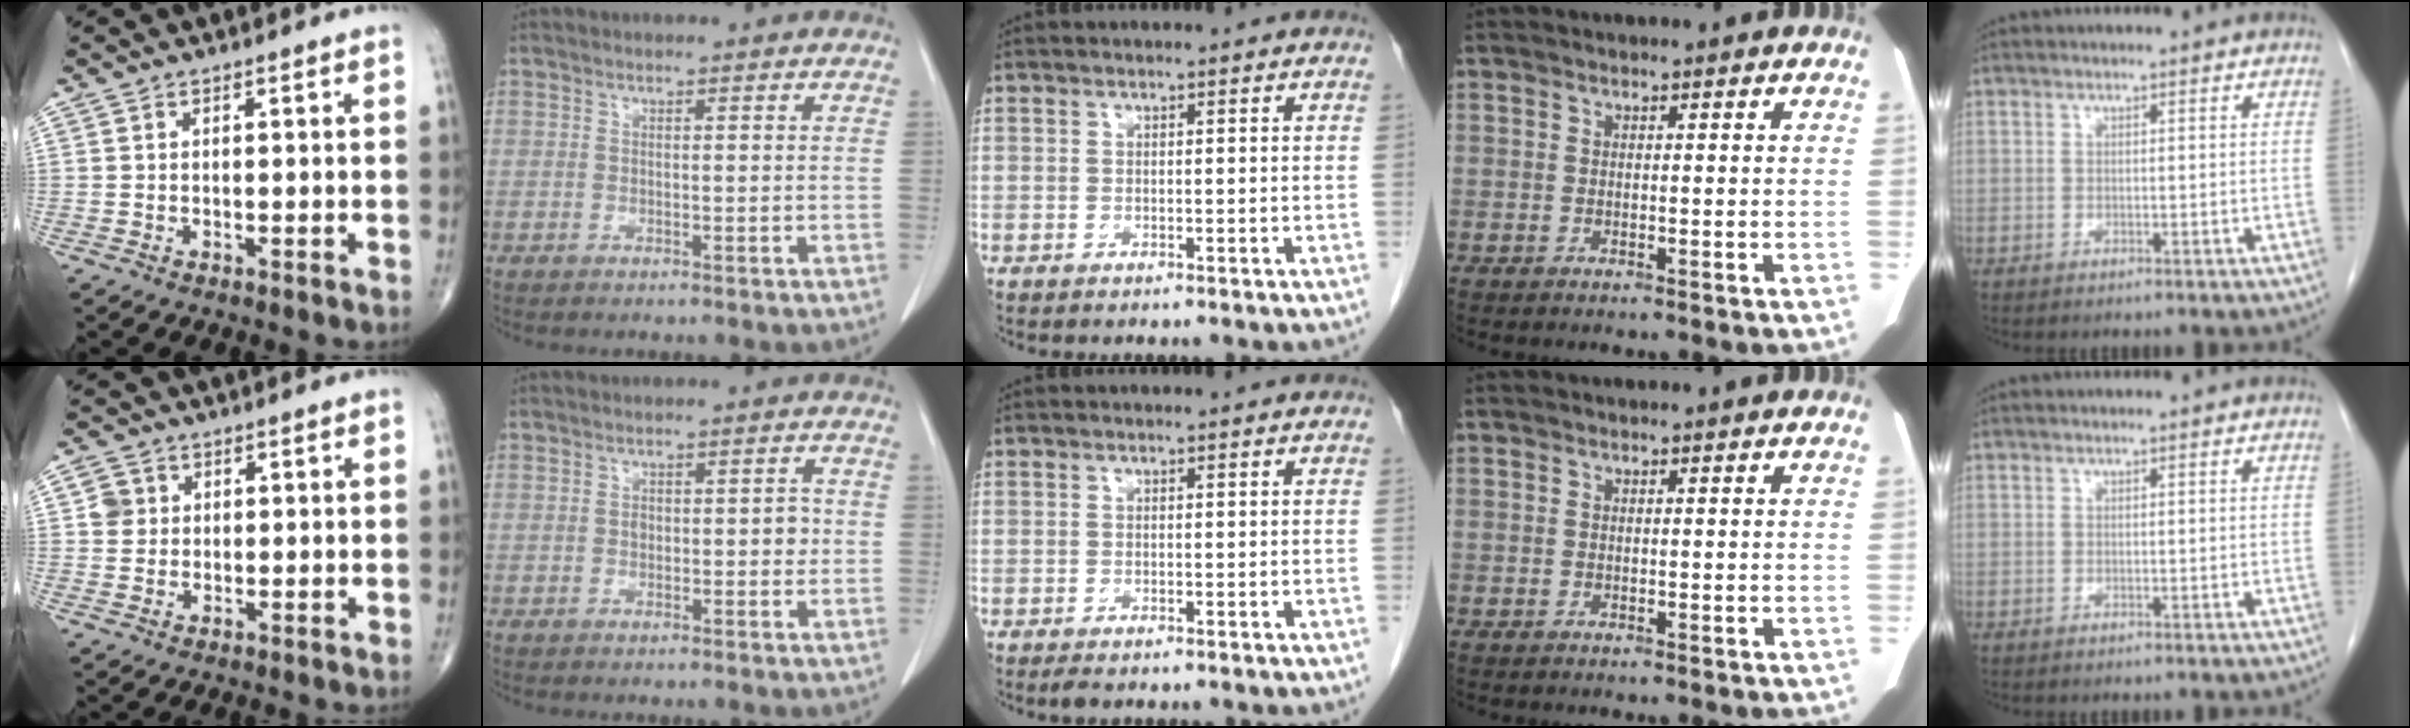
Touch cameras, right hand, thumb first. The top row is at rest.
{"thumb": {"total": 3.1, "force": [0.7, 2.9, 0.9], "torque": [0.001, 0.002, 0.009]}, "index": {"total": 2.8, "force": [-0.2, 1.5, 2.3], "torque": [-0.030, 0.005, -0.002]}, "middle": {"total": 1.2, "force": [-0.9, 0.3, 0.8], "torque": [-0.014, -0.004, -0.012]}}